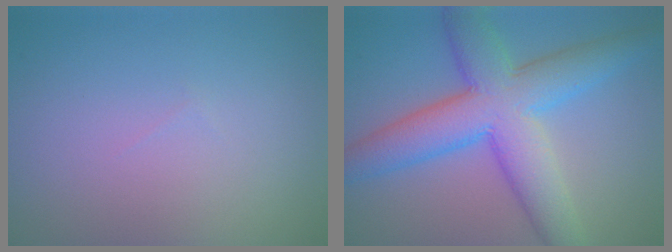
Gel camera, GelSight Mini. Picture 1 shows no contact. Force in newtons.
{"total": 8.9, "press": 8.9, "slide": 0.2}